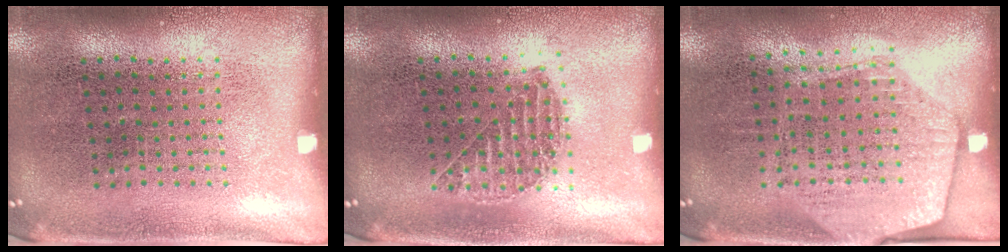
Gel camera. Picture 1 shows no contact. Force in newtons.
{"total": 1.1, "press": 1.0, "slide": 0.3}
{"total": 1.8, "press": 1.6, "slide": 0.8}